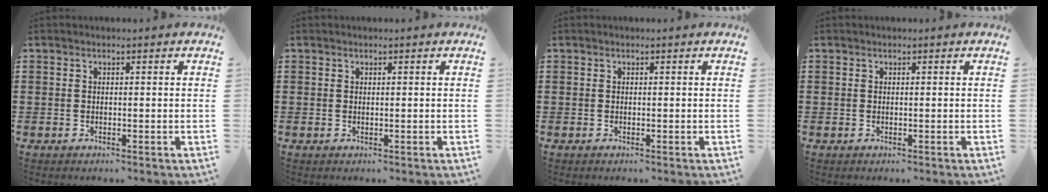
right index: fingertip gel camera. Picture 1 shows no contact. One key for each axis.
{"total": 0.0}
{"total": 0.0}
{"total": 0.0}